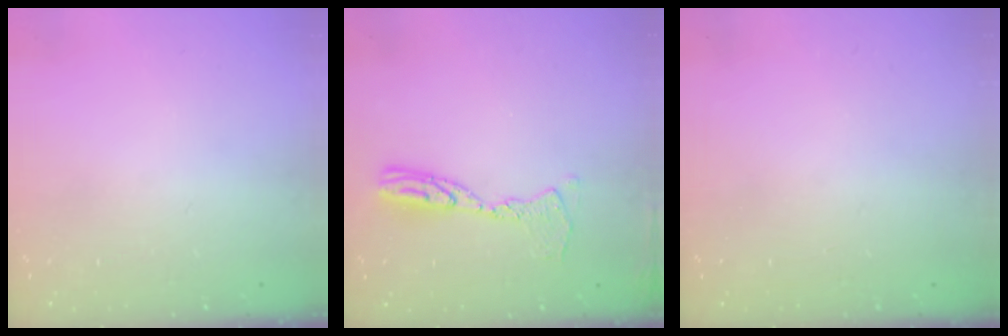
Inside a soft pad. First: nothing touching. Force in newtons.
{"total": 10.3, "press": 10.3, "slide": 1.0}
{"total": 0.0}